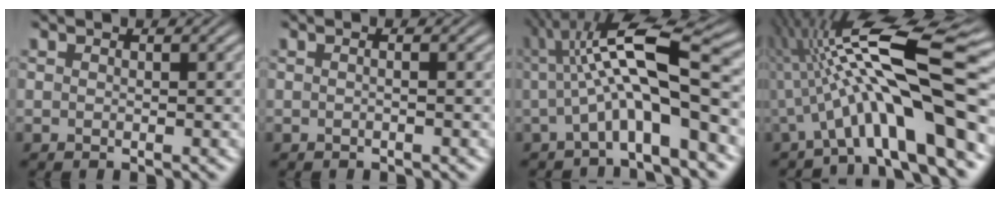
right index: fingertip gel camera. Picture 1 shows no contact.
{"total": 0.6, "force": [-0.2, -0.1, 0.6], "torque": [-0.010, 0.003, -0.006]}
{"total": 8.6, "force": [1.1, 3.1, 8.0], "torque": [-0.135, 0.012, 0.016]}
{"total": 11.5, "force": [1.0, 3.6, 10.9], "torque": [-0.184, 0.010, 0.018]}